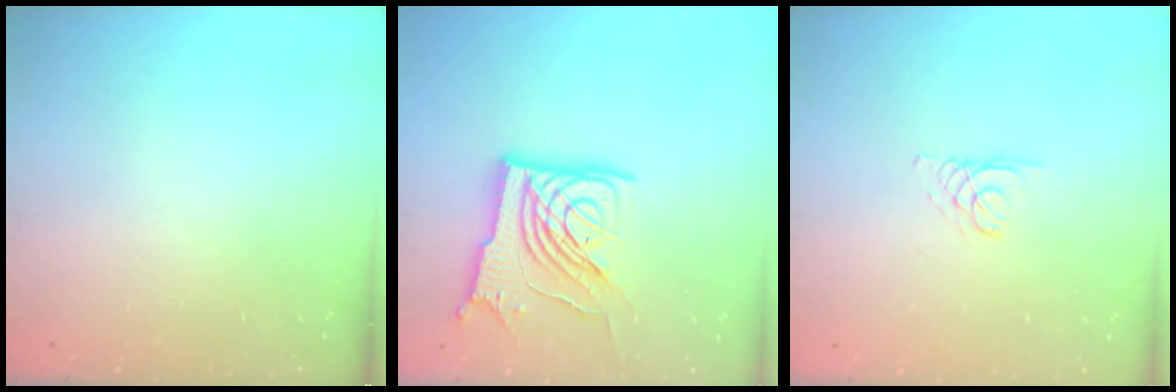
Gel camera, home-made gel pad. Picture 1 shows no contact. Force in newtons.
{"total": 14.5, "press": 14.4, "slide": 1.2}
{"total": 2.1, "press": 2.1, "slide": 0.2}